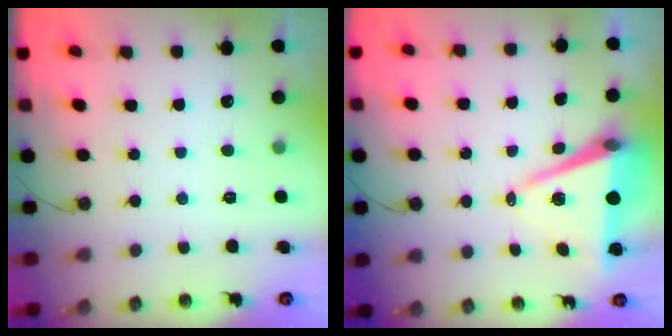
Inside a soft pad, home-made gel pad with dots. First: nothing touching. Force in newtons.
{"total": 8.8, "press": 7.8, "slide": 4.1}